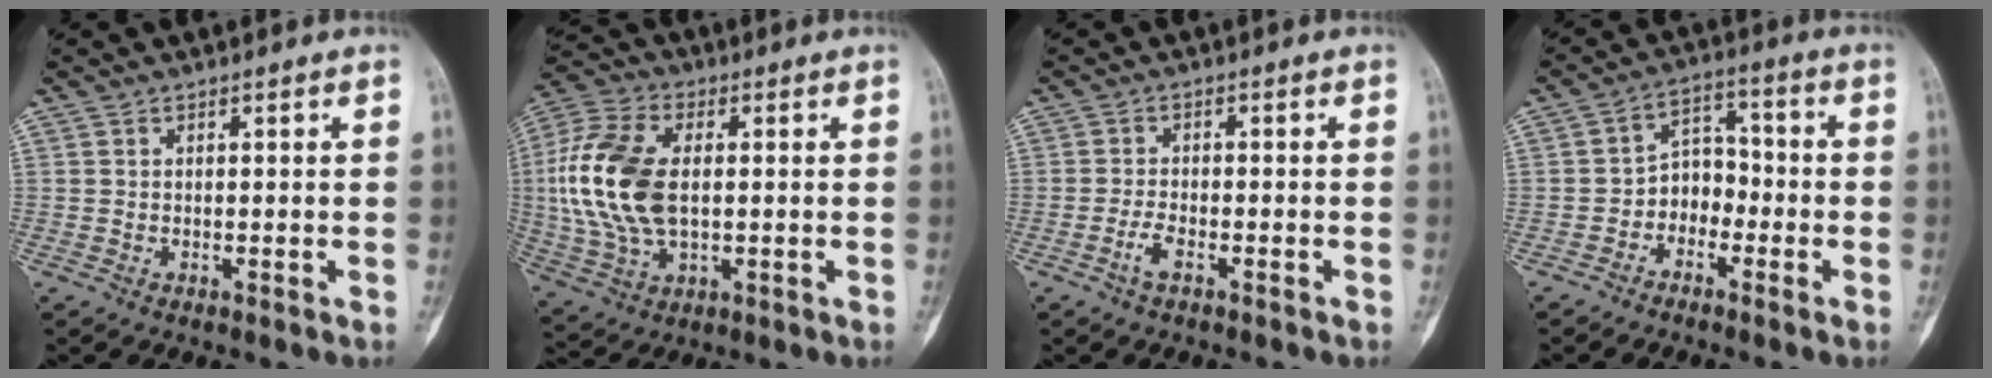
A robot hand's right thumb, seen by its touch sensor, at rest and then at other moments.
{"total": 17.7, "force": [0.8, 10.5, 14.3], "torque": [-0.307, 0.009, 0.018]}
{"total": 2.7, "force": [-1.6, 1.0, 1.9], "torque": [-0.042, 0.014, -0.033]}
{"total": 6.2, "force": [-2.5, 4.8, 3.0], "torque": [-0.015, 0.039, -0.056]}